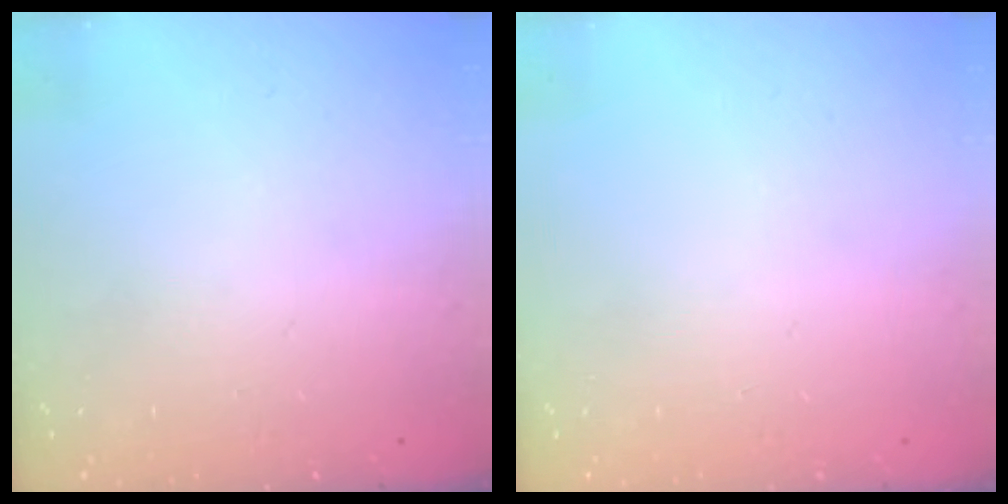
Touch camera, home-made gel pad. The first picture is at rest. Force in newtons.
{"total": 0.0}